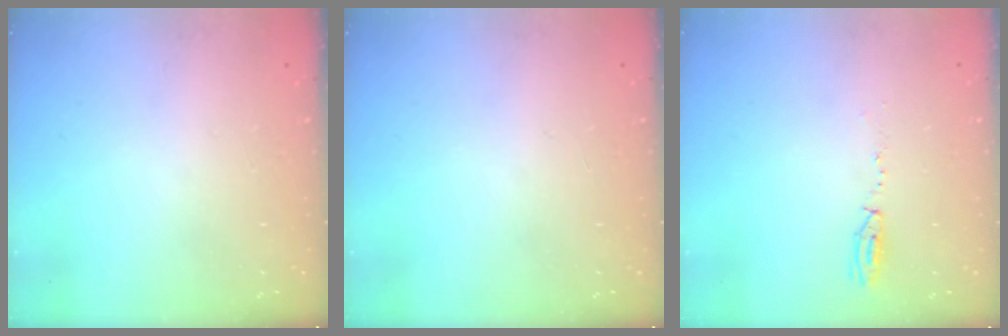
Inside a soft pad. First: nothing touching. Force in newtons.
{"total": 1.0, "press": 0.0, "slide": 1.0}
{"total": 3.9, "press": 3.8, "slide": 0.9}